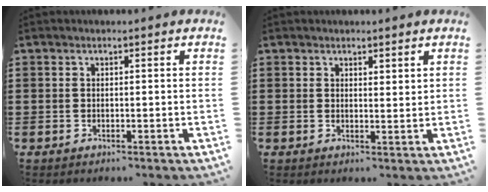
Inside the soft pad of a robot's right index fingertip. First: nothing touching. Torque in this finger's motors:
{"motor_torque": [-0.17, 0.29, -0.06, 0.00]}